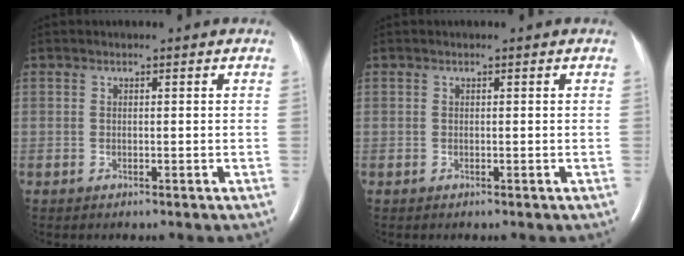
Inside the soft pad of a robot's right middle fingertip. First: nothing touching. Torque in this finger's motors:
{"motor_torque": [0.02, -0.06, 0.00, 0.00]}